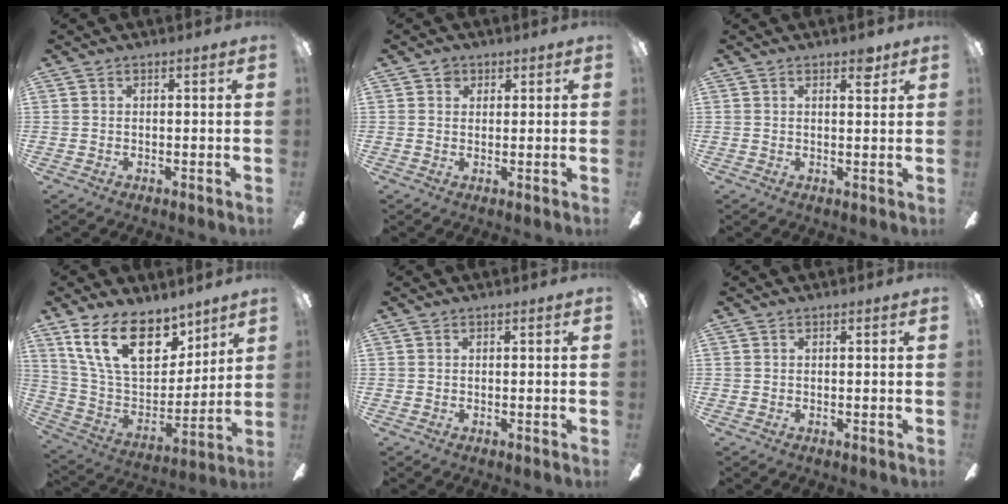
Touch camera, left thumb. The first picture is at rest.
{"total": 2.2, "force": [1.2, 1.7, 0.7], "torque": [-0.007, 0.000, 0.021]}
{"total": 3.1, "force": [2.2, 1.1, 1.9], "torque": [-0.009, -0.011, 0.032]}
{"total": 21.0, "force": [12.8, 10.9, 12.6], "torque": [-0.239, -0.066, 0.231]}
{"total": 0.0}
{"total": 0.0}